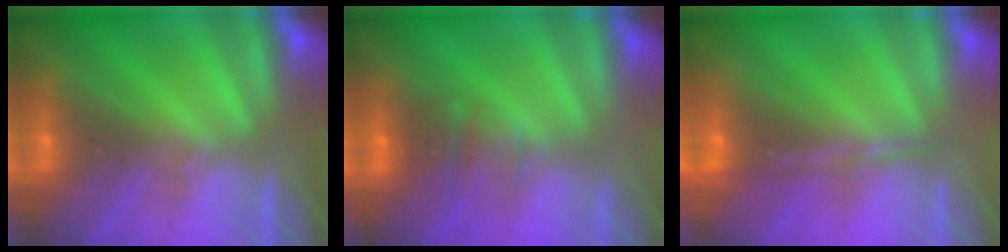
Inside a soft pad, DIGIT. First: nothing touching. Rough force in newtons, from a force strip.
{"total": 2.2}
{"total": 1.7}